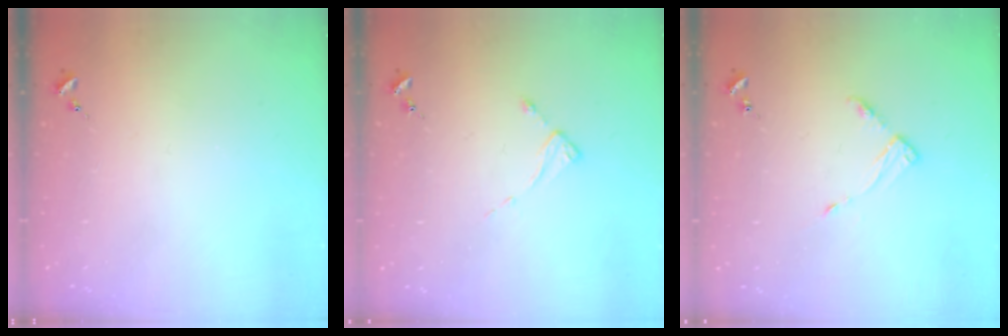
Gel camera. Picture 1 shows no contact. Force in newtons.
{"total": 2.6, "press": 2.6, "slide": 0.2}
{"total": 4.9, "press": 4.8, "slide": 0.6}